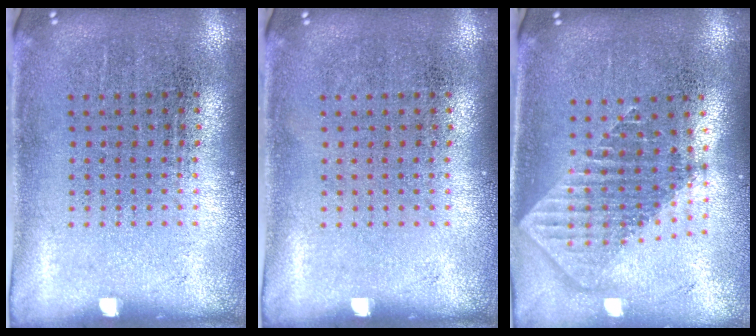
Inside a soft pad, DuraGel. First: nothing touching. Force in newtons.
{"total": 0.0}
{"total": 1.8, "press": 1.4, "slide": 1.2}